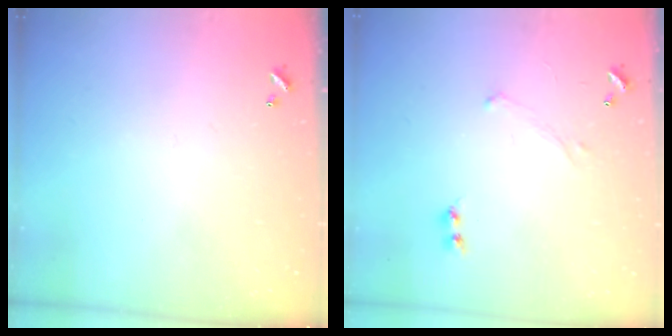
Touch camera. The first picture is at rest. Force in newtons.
{"total": 0.7, "press": 0.7, "slide": 0.3}